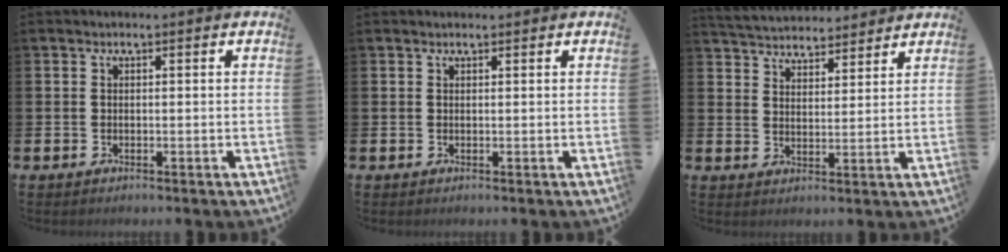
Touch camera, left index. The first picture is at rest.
{"total": 0.5, "force": [0.5, 0.1, 0.1], "torque": [-0.001, 0.001, 0.009]}
{"total": 4.9, "force": [4.8, 1.0, -0.1], "torque": [-0.023, -0.025, 0.088]}